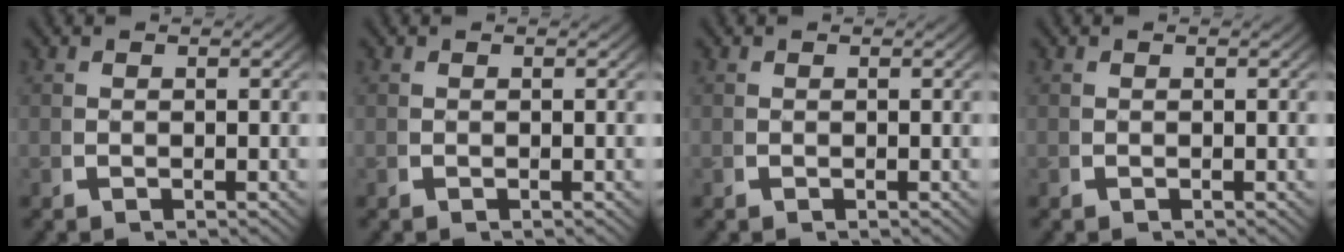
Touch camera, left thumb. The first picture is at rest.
{"total": 0.0}
{"total": 0.0}
{"total": 0.0}